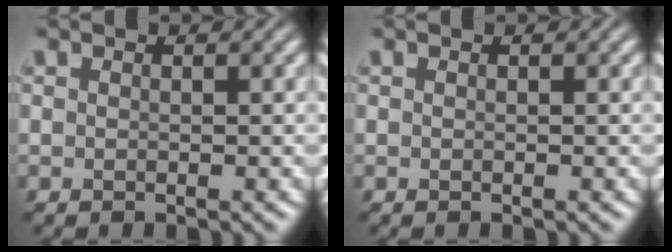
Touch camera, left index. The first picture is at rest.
{"total": 0.0}